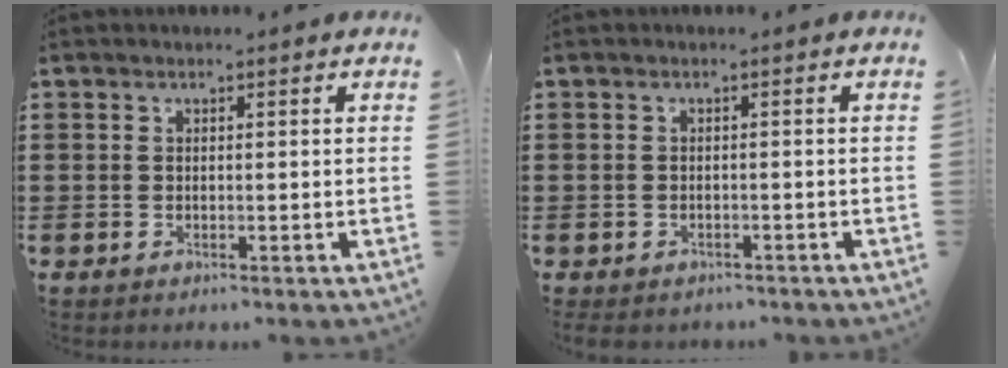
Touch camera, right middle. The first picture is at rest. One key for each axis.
{"total": 1.0, "fx": -1.0, "fy": 0.4, "fz": 0.0, "tx": -0.005, "ty": 0.001, "tz": -0.022}